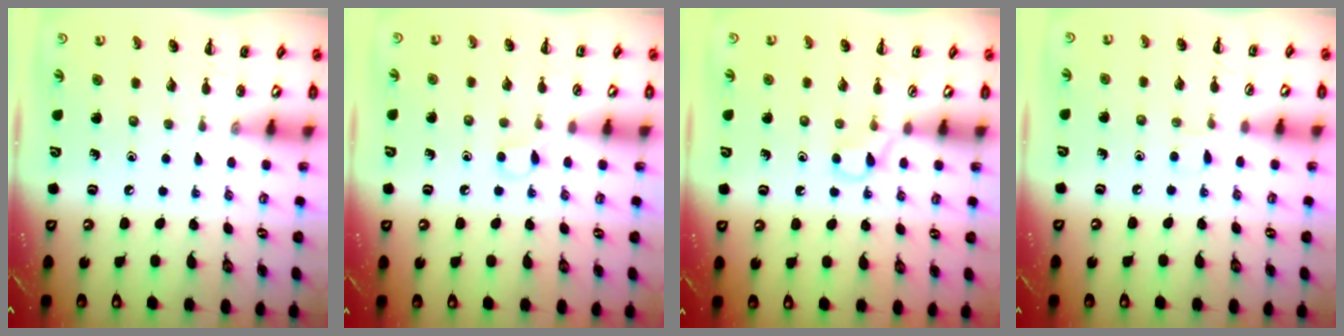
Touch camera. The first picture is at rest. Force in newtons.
{"total": 3.2, "press": 3.0, "slide": 1.1}
{"total": 2.8, "press": 2.6, "slide": 1.0}
{"total": 4.4, "press": 4.1, "slide": 1.6}